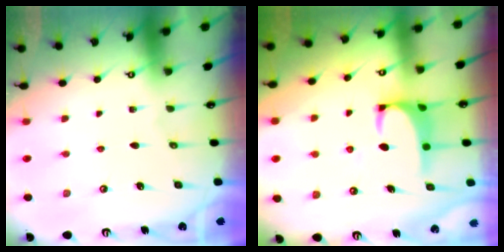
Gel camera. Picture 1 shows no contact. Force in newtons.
{"total": 1.0, "press": 0.9, "slide": 0.4}